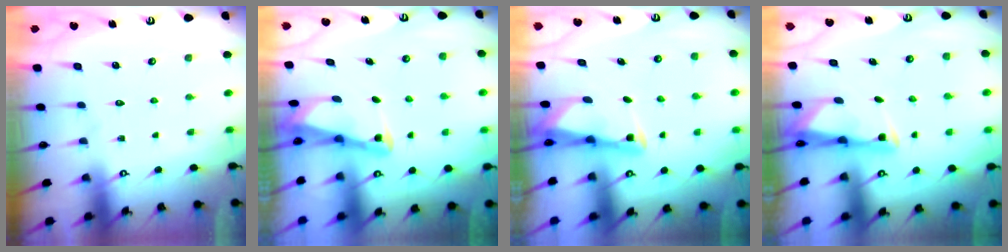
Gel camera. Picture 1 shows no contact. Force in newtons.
{"total": 3.1, "press": 3.0, "slide": 0.4}
{"total": 2.7, "press": 2.6, "slide": 0.3}
{"total": 2.7, "press": 2.7, "slide": 0.4}